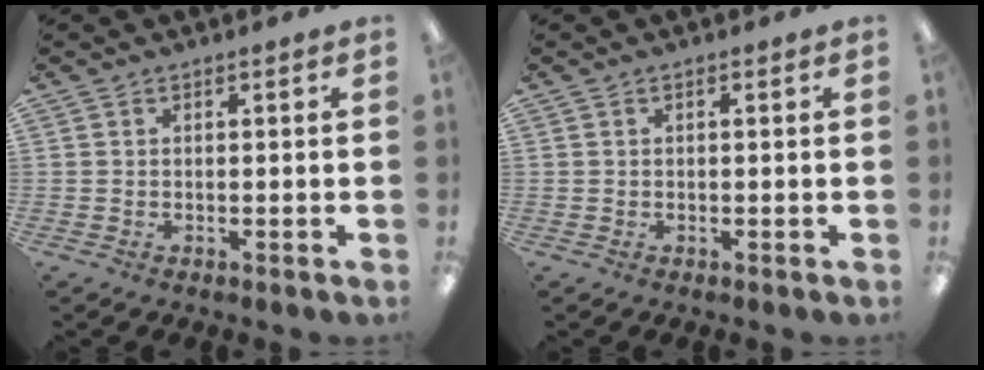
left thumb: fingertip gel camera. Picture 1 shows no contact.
{"total": 0.0}